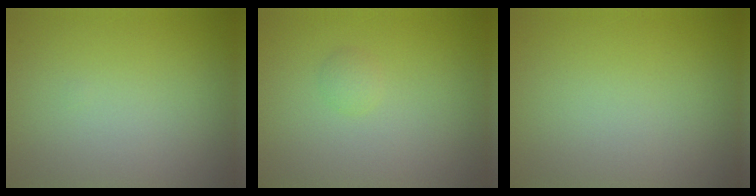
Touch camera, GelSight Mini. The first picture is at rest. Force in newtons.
{"total": 0.8, "press": 0.8, "slide": 0.0}
{"total": 0.0}